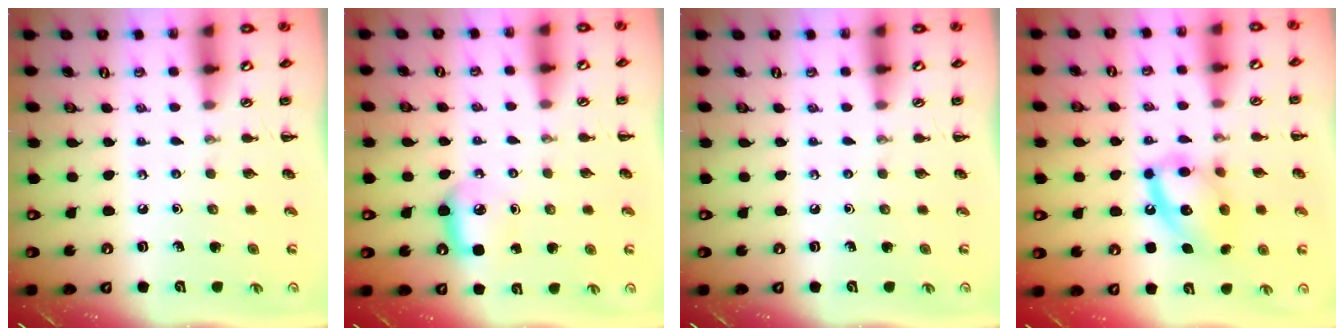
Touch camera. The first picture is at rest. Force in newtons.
{"total": 6.3, "press": 6.2, "slide": 1.4}
{"total": 0.0}
{"total": 14.4, "press": 14.2, "slide": 2.2}